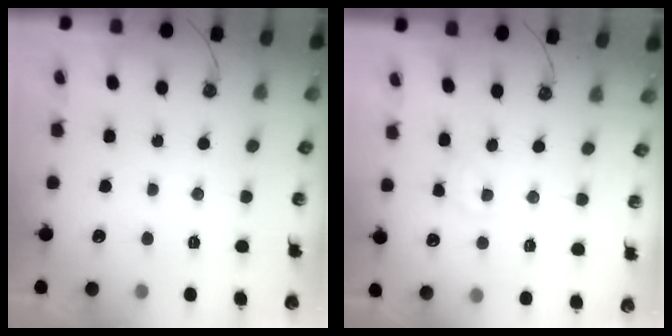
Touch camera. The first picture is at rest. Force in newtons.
{"total": 2.8, "press": 2.8, "slide": 0.4}